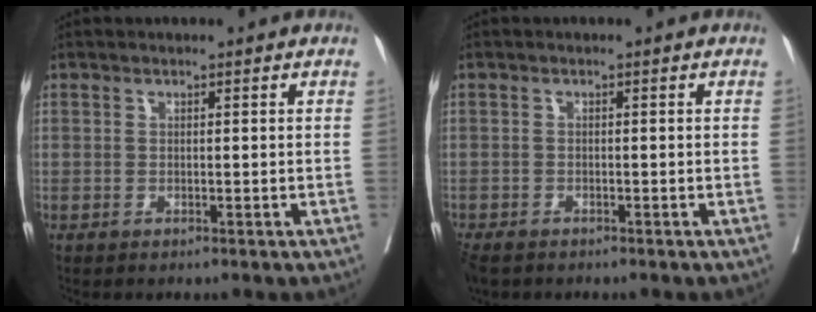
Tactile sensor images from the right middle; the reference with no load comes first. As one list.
[{"total": 4.2, "force": [-3.3, 1.9, 1.8], "torque": [-0.037, -0.010, -0.056]}]